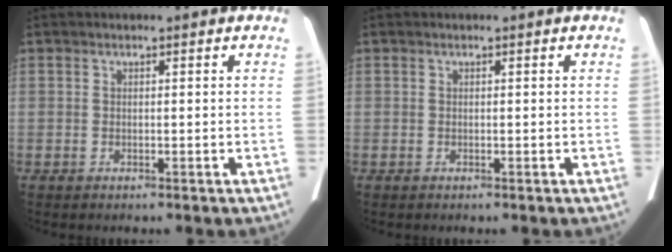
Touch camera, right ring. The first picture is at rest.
{"total": 0.0}